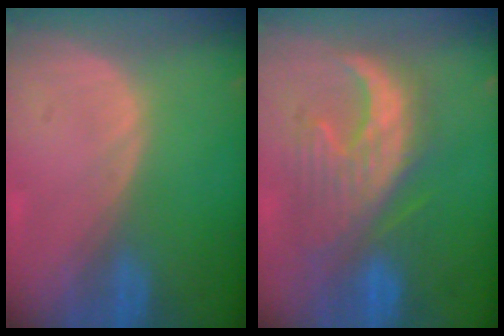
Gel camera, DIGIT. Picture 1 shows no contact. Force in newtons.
{"total": 10.0, "press": 9.8, "slide": 1.9}